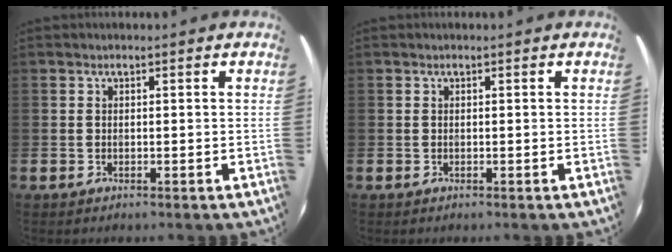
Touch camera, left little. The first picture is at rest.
{"total": 0.0}